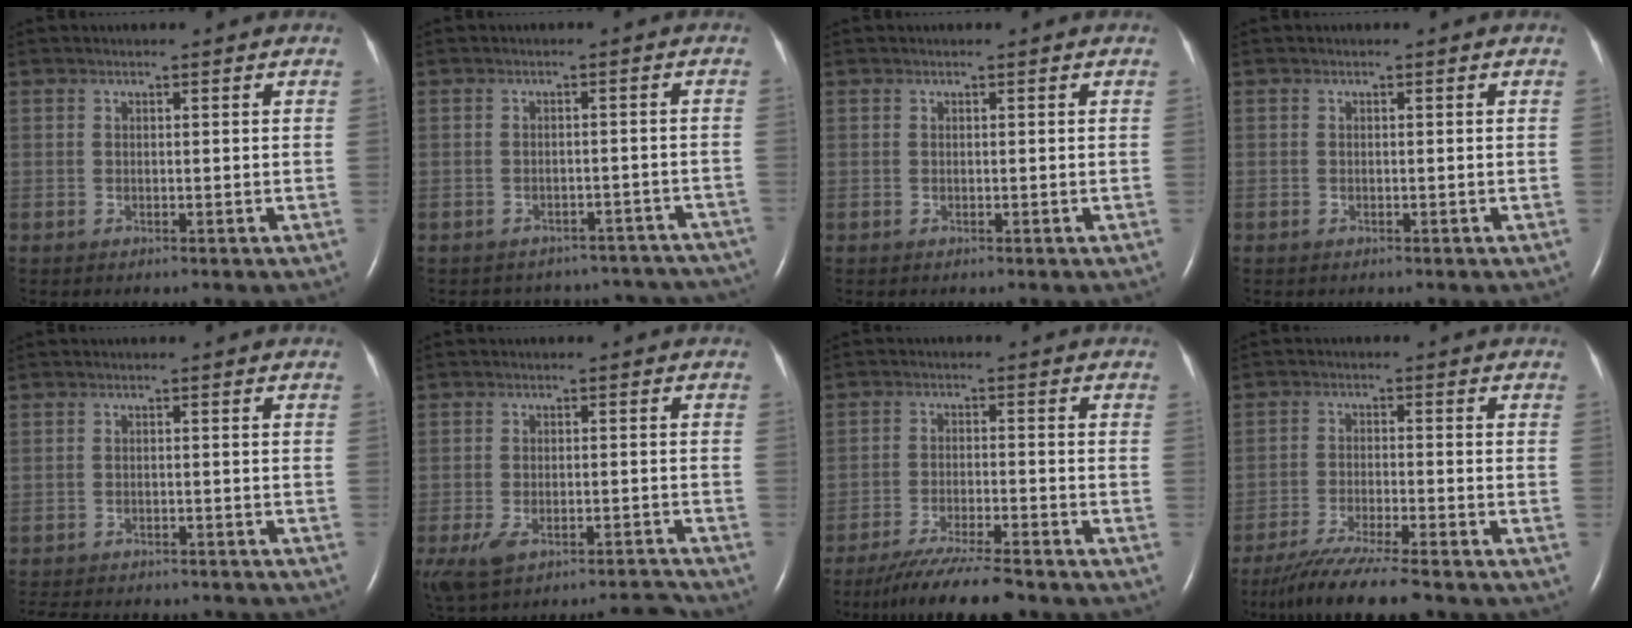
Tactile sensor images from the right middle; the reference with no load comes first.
{"total": 15.8, "force": [-14.2, 6.5, 2.5], "torque": [-0.040, 0.026, -0.141]}
{"total": 0.0}
{"total": 0.0}
{"total": 16.2, "force": [-14.4, 4.5, 6.1], "torque": [-0.141, -0.014, -0.179]}
{"total": 6.9, "force": [-6.0, 0.9, 3.2], "torque": [-0.063, 0.004, -0.103]}
{"total": 9.3, "force": [-8.1, 0.1, 4.6], "torque": [-0.079, -0.029, -0.135]}
{"total": 9.0, "force": [-7.6, -0.5, 4.7], "torque": [-0.081, -0.032, -0.130]}